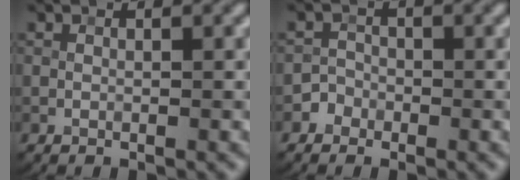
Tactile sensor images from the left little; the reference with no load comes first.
{"total": 1.9, "force": [-1.3, 1.4, -0.3], "torque": [0.028, 0.008, -0.026]}